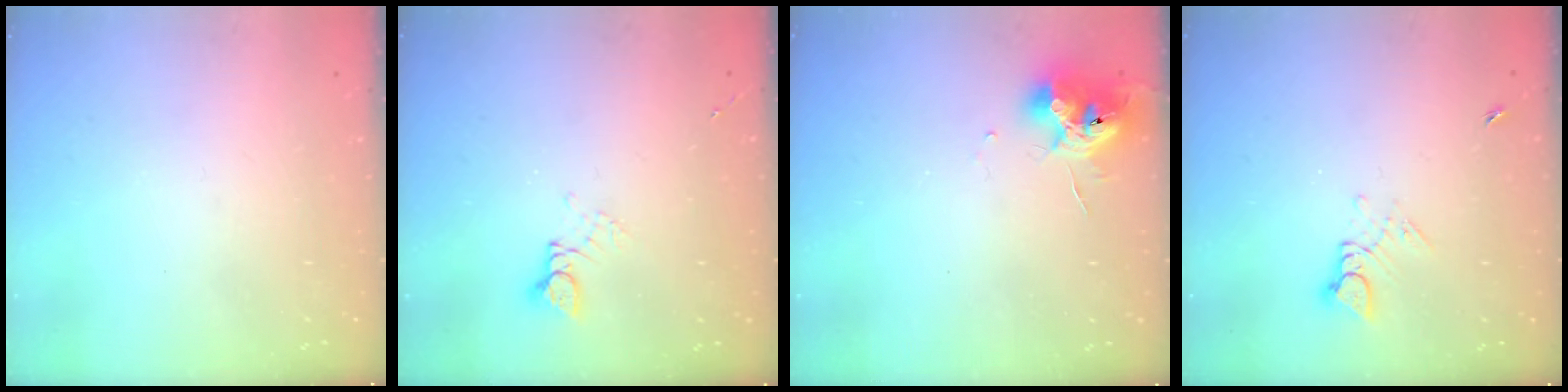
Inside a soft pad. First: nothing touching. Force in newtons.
{"total": 2.6, "press": 2.6, "slide": 0.1}
{"total": 11.6, "press": 11.6, "slide": 0.5}
{"total": 3.7, "press": 3.6, "slide": 0.6}